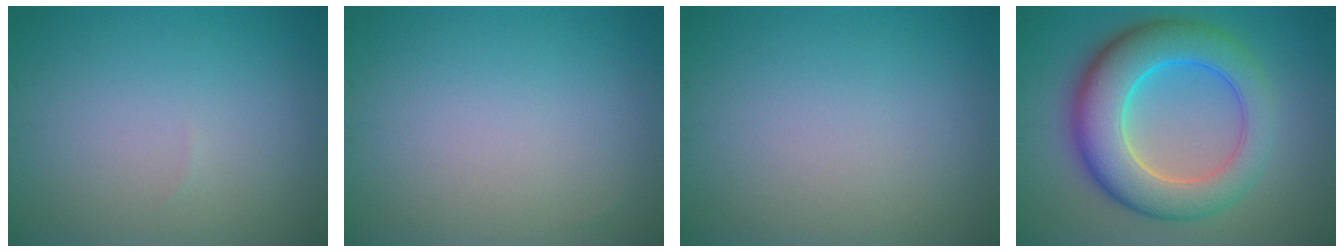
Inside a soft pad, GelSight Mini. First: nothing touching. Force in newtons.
{"total": 0.0}
{"total": 0.0}
{"total": 9.8, "press": 9.8, "slide": 0.2}